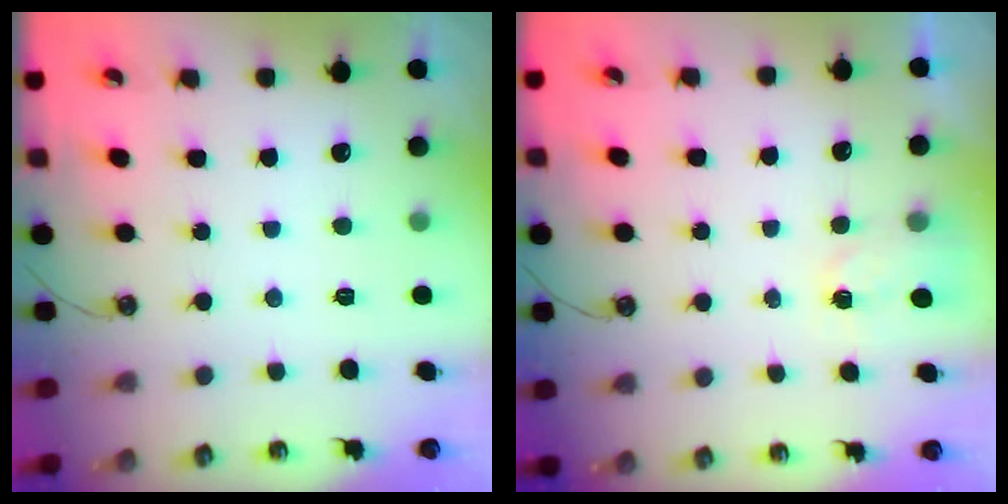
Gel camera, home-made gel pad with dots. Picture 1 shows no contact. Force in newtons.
{"total": 2.0, "press": 2.0, "slide": 0.4}